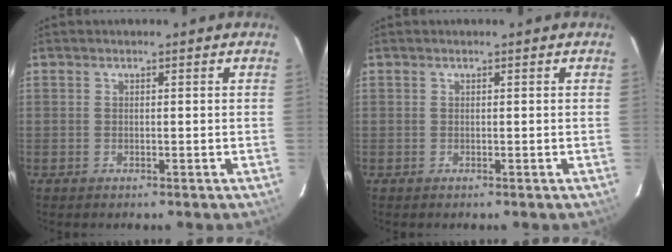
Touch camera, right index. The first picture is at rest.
{"total": 0.0}